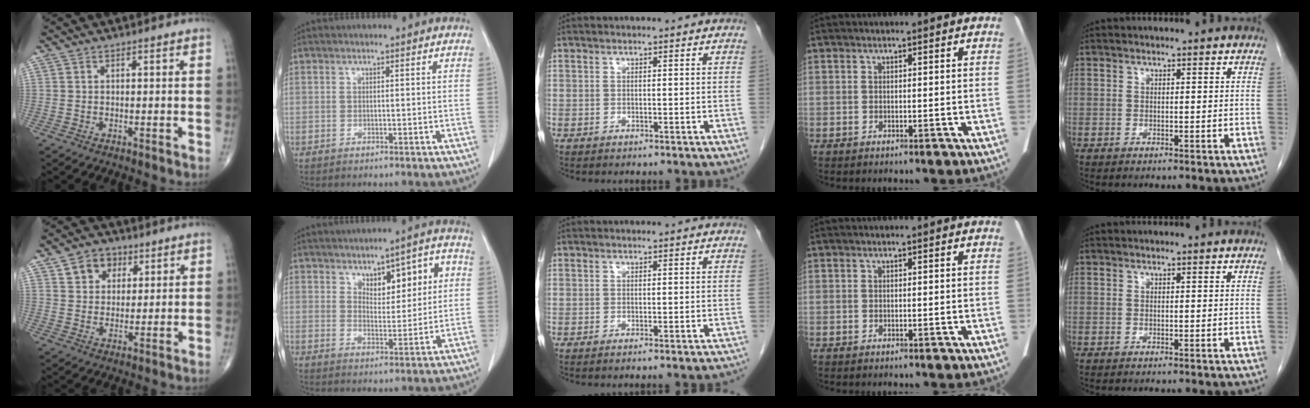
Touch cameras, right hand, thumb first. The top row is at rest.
{"thumb": {"total": 6.9, "force": [3.4, 5.4, 2.7], "torque": [-0.012, -0.012, 0.054]}, "index": {"total": 8.0, "force": [3.1, 3.3, 6.7], "torque": [-0.087, 0.015, 0.050]}, "middle": {"total": 4.6, "force": [-4.2, -0.2, 1.8], "torque": [-0.017, -0.008, -0.052]}}